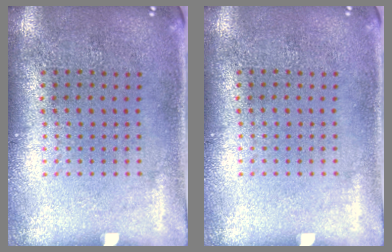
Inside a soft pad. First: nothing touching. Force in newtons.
{"total": 0.0}